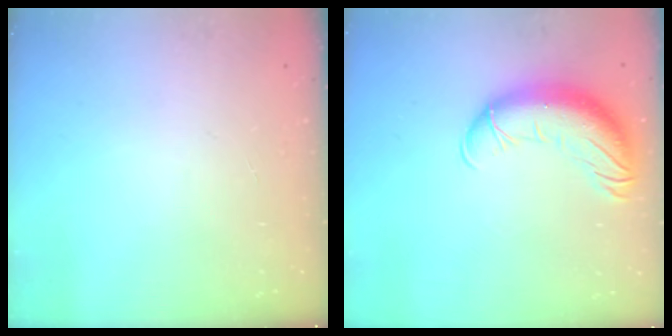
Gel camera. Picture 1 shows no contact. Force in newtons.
{"total": 15.8, "press": 15.4, "slide": 3.6}